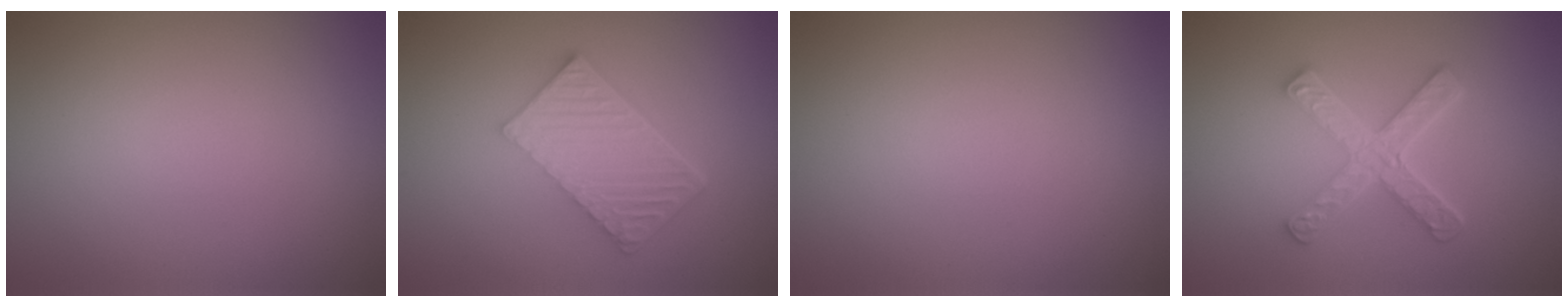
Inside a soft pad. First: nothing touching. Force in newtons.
{"total": 6.1, "press": 4.1, "slide": 4.4}
{"total": 0.0}
{"total": 5.1, "press": 3.6, "slide": 3.6}